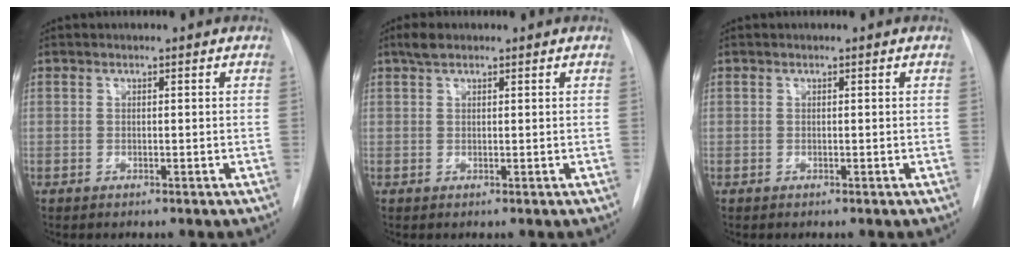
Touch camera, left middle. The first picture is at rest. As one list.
[{"total": 1.9, "force": [1.4, 0.7, 1.0], "torque": [-0.024, 0.008, 0.027]}, {"total": 0.0}]